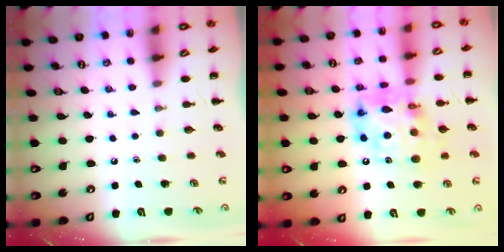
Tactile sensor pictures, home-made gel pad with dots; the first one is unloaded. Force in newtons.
{"total": 16.8, "press": 16.2, "slide": 4.2}